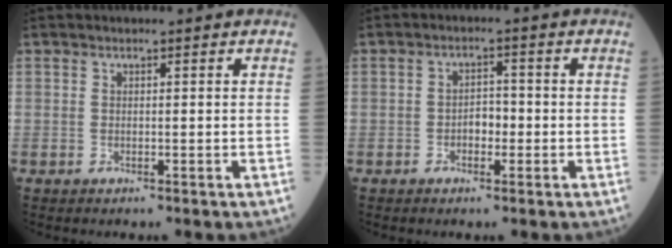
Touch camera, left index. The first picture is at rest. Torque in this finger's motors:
{"motor_torque": [-0.18, 0.16, 0.00, 0.00]}